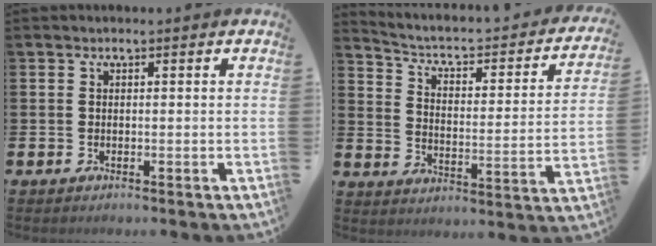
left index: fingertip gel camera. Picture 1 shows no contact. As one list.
[{"total": 4.4, "force": [3.3, 1.6, 2.4], "torque": [-0.070, -0.029, 0.043]}]